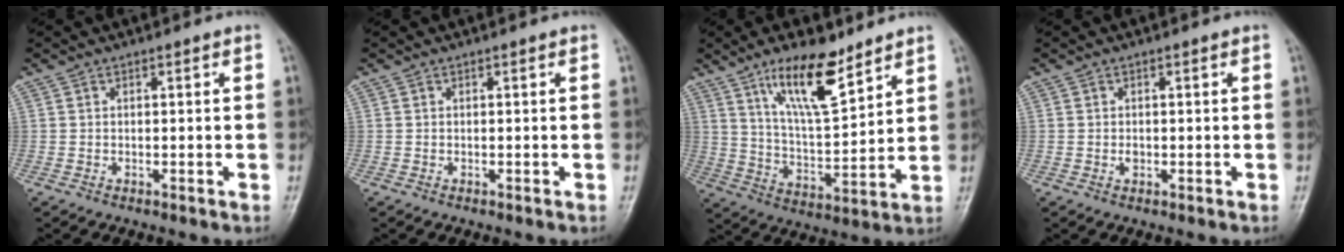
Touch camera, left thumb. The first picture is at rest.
{"total": 0.0}
{"total": 13.6, "force": [9.0, 4.1, 9.3], "torque": [-0.140, -0.057, 0.166]}
{"total": 1.0, "force": [-0.1, 0.8, 0.7], "torque": [-0.007, 0.001, -0.001]}